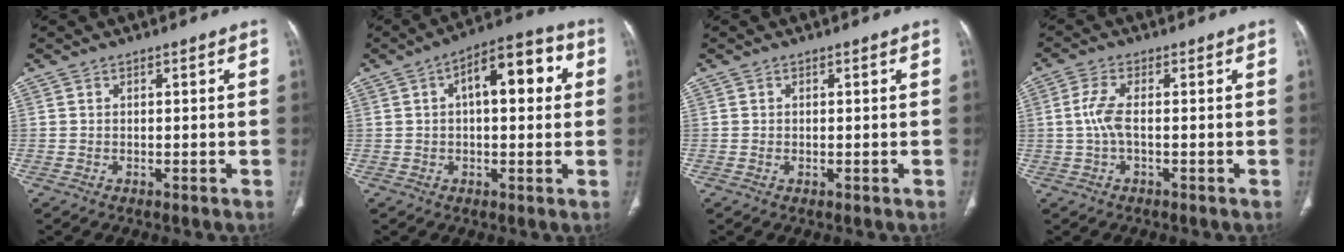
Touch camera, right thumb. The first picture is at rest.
{"total": 12.5, "force": [2.8, 5.7, 10.8], "torque": [-0.132, 0.027, 0.035]}
{"total": 0.5, "force": [-0.1, 0.3, 0.4], "torque": [-0.011, 0.001, 0.000]}
{"total": 4.3, "force": [-0.1, 1.5, 4.0], "torque": [-0.105, 0.005, -0.007]}